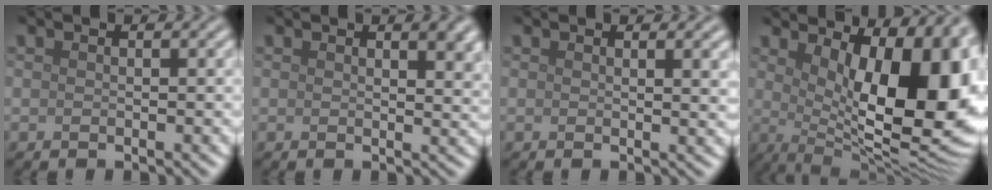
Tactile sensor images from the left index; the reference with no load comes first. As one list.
[{"total": 2.8, "force": [1.4, 1.0, 2.2], "torque": [-0.020, -0.001, 0.022]}, {"total": 2.1, "force": [0.8, 0.7, 1.9], "torque": [-0.013, 0.004, 0.007]}, {"total": 14.1, "force": [3.2, 5.7, 12.5], "torque": [-0.125, -0.002, 0.052]}]